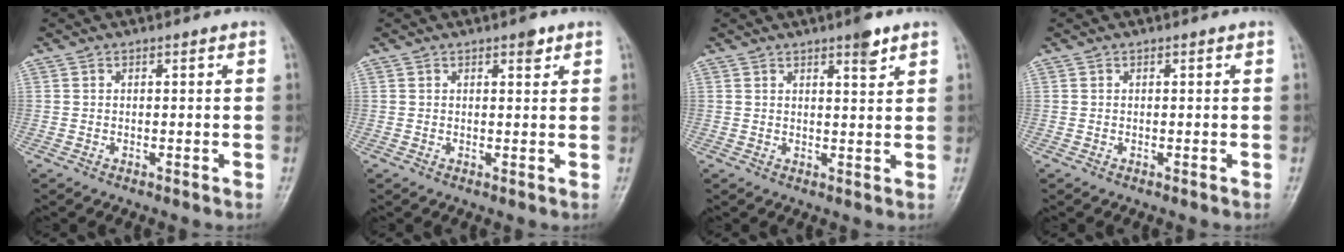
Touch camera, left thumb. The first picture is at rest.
{"total": 2.0, "force": [1.3, 0.8, 1.3], "torque": [-0.012, -0.005, 0.015]}
{"total": 3.6, "force": [2.5, 0.7, 2.6], "torque": [-0.032, -0.015, 0.035]}
{"total": 0.0}